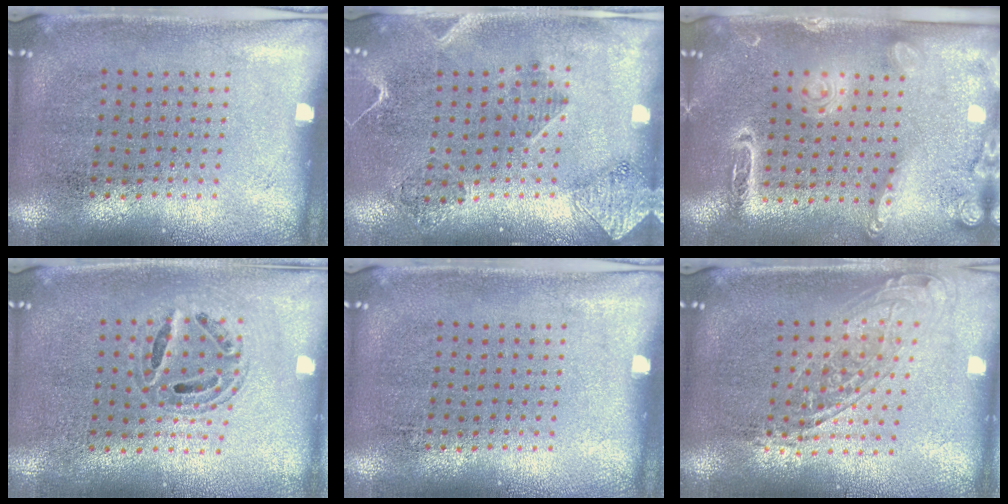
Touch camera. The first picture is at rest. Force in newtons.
{"total": 1.9, "press": 1.6, "slide": 0.9}
{"total": 2.1, "press": 1.9, "slide": 0.9}
{"total": 0.6, "press": 0.6, "slide": 0.2}
{"total": 0.0}
{"total": 1.7, "press": 1.4, "slide": 1.0}